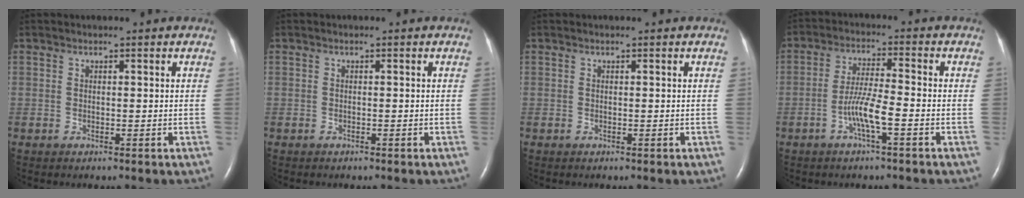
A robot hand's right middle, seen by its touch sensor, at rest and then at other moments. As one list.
[{"total": 0.0}, {"total": 0.0}, {"total": 5.7, "force": [-2.3, 0.2, 5.2], "torque": [-0.106, 0.002, -0.046]}]